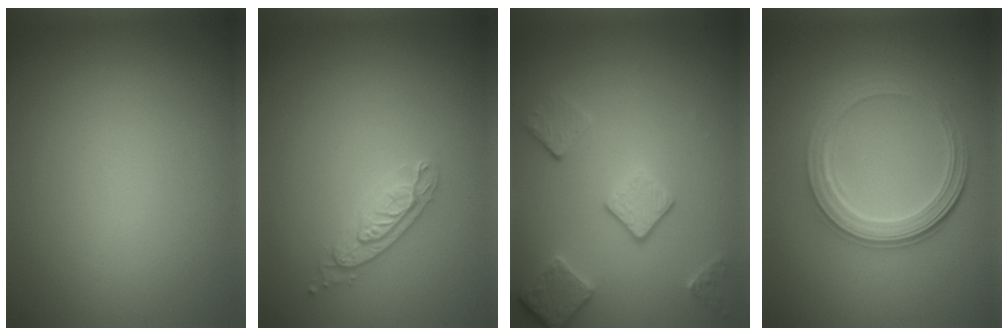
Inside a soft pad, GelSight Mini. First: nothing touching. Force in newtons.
{"total": 2.1, "press": 2.1, "slide": 0.5}
{"total": 3.5, "press": 2.7, "slide": 2.1}
{"total": 4.7, "press": 3.6, "slide": 3.1}